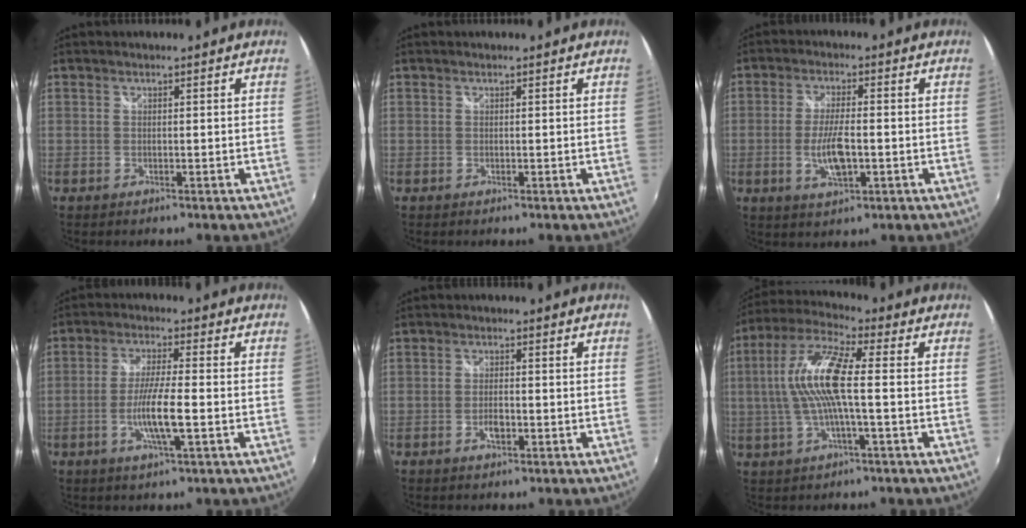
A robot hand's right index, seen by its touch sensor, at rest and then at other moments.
{"total": 0.0}
{"total": 7.1, "force": [-1.6, 2.3, 6.6], "torque": [-0.130, -0.007, -0.028]}
{"total": 7.6, "force": [-2.3, 0.5, 7.2], "torque": [-0.138, -0.009, -0.043]}
{"total": 3.0, "force": [-1.2, 1.3, 2.4], "torque": [-0.047, -0.002, -0.023]}
{"total": 12.2, "force": [-0.2, 2.1, 12.0], "torque": [-0.235, 0.010, -0.006]}